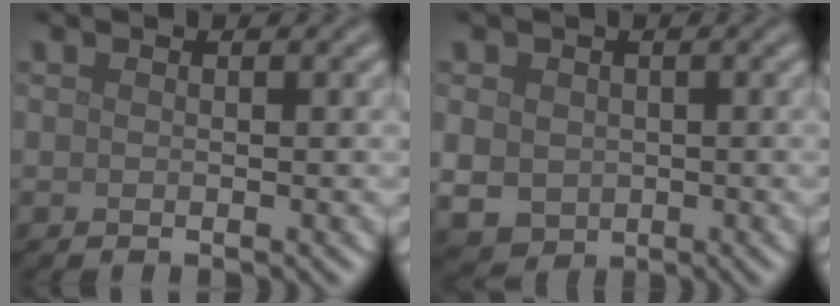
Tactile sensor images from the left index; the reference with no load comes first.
{"total": 2.9, "force": [0.0, 2.6, 1.4], "torque": [-0.035, -0.005, 0.004]}